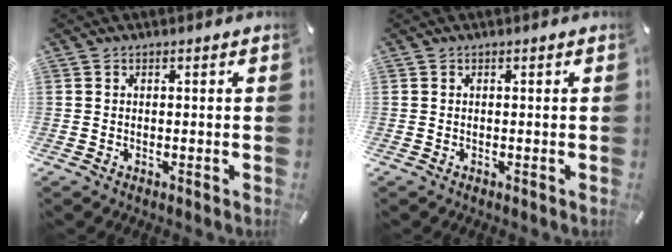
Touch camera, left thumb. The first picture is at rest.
{"total": 0.0}